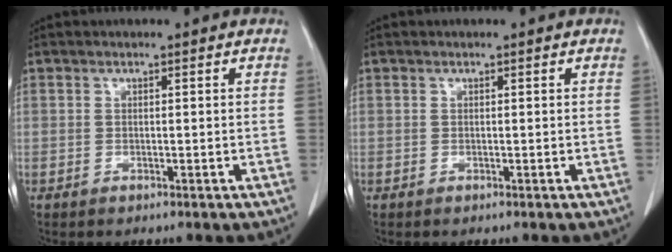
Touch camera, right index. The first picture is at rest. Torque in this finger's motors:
{"motor_torque": [0.00, 0.00, 0.00, 0.00]}